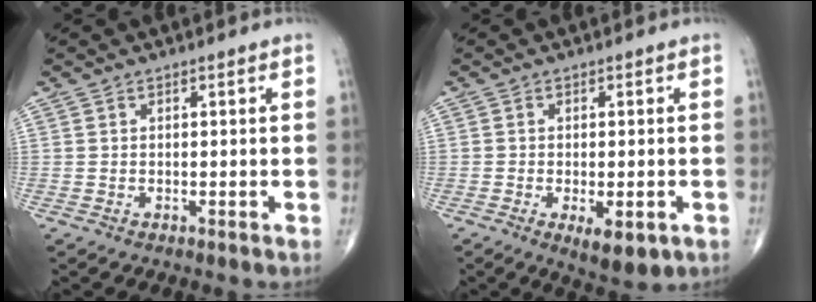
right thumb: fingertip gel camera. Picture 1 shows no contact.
{"total": 6.5, "force": [-2.3, 2.7, 5.4], "torque": [-0.076, -0.005, -0.026]}